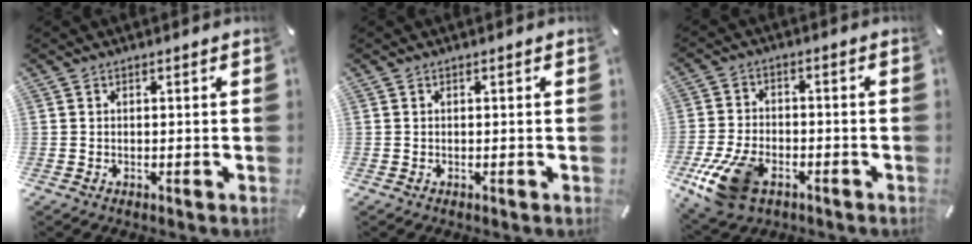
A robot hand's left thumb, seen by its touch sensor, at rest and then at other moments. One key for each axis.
{"total": 0.0}
{"total": 12.7, "fx": -6.3, "fy": 7.4, "fz": 8.1, "tx": -0.167, "ty": 0.023, "tz": -0.109}